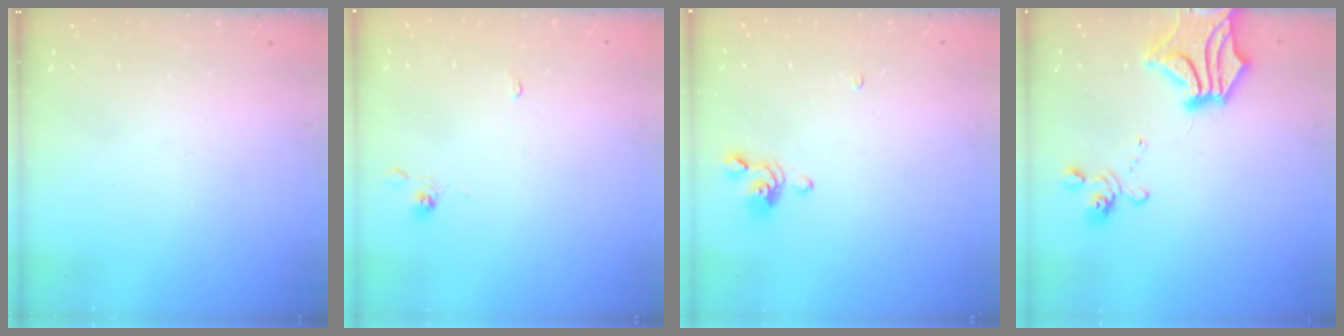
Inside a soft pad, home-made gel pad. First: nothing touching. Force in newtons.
{"total": 0.0}
{"total": 3.9, "press": 3.9, "slide": 0.5}
{"total": 7.0, "press": 5.8, "slide": 3.8}